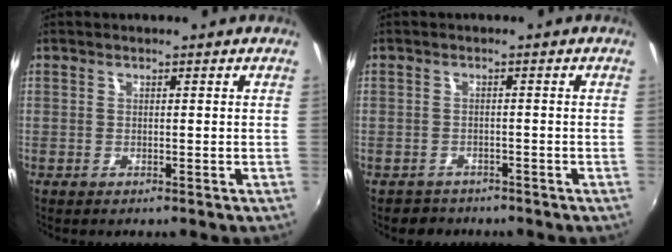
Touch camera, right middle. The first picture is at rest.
{"total": 2.9, "force": [-2.3, 1.8, 0.0], "torque": [-0.011, 0.000, -0.038]}